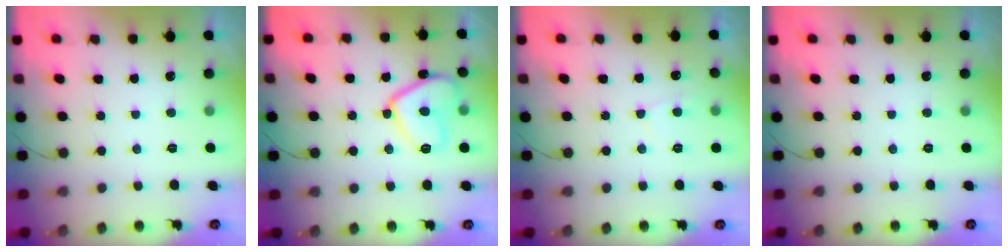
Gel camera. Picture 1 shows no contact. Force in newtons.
{"total": 13.0, "press": 13.0, "slide": 1.2}
{"total": 3.6, "press": 3.6, "slide": 0.3}
{"total": 0.0}